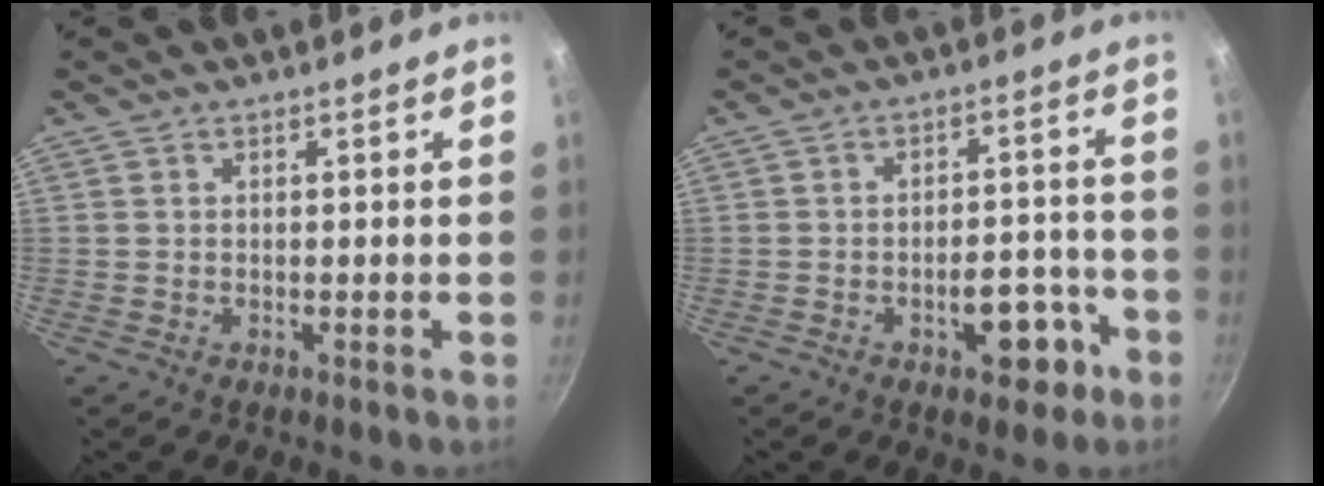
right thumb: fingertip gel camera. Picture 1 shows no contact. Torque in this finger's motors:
{"motor_torque": [1.48, 1.31, 0.97, -0.66, 0.01]}